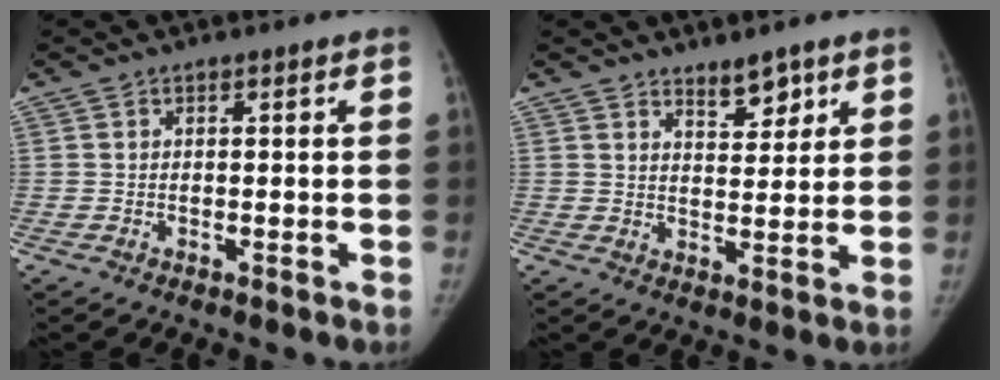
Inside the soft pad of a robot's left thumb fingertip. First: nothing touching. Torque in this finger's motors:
{"motor_torque": [-0.09, -0.05, 0.53, -0.21, -0.04]}